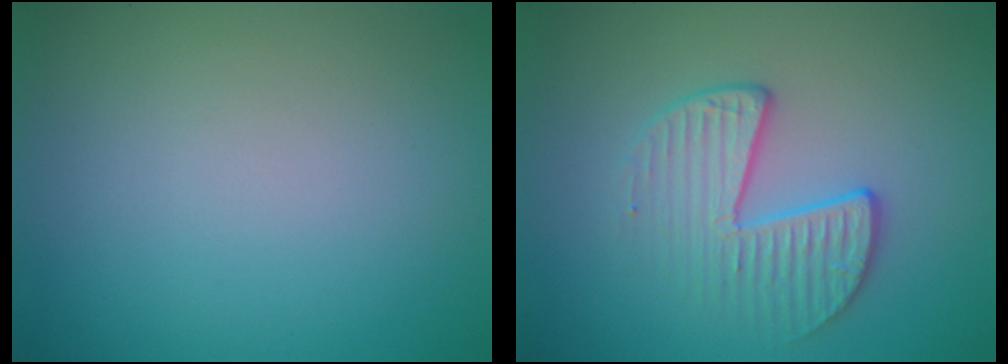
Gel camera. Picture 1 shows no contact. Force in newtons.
{"total": 3.4, "press": 2.9, "slide": 1.8}